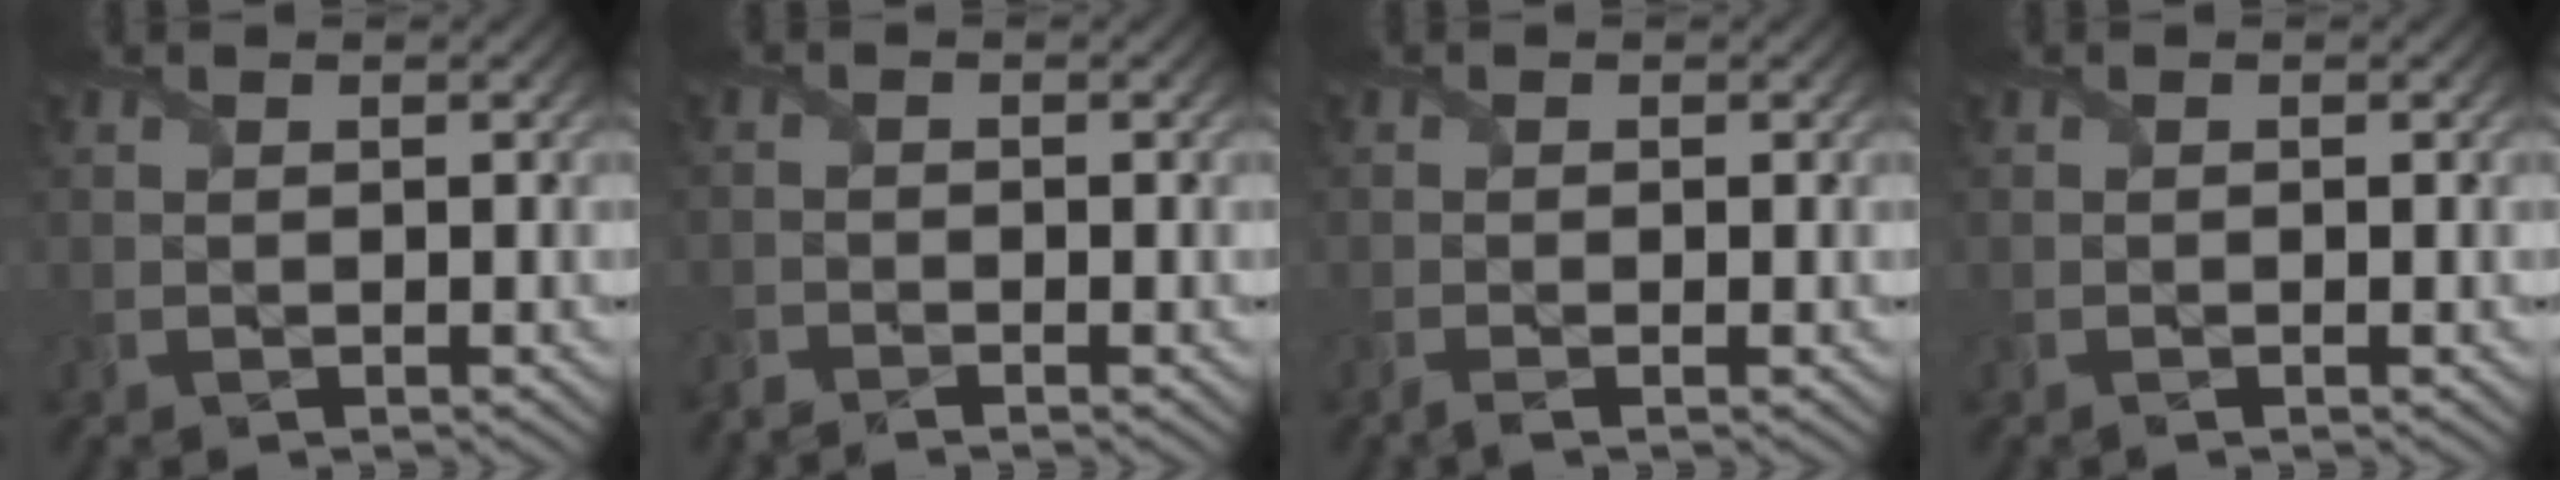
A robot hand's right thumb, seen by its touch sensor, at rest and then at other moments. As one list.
[{"total": 1.4, "force": [-1.4, 0.1, 0.2], "torque": [-0.009, -0.008, -0.037]}, {"total": 1.1, "force": [-0.6, 0.1, 0.9], "torque": [-0.020, -0.001, -0.017]}, {"total": 0.0}]